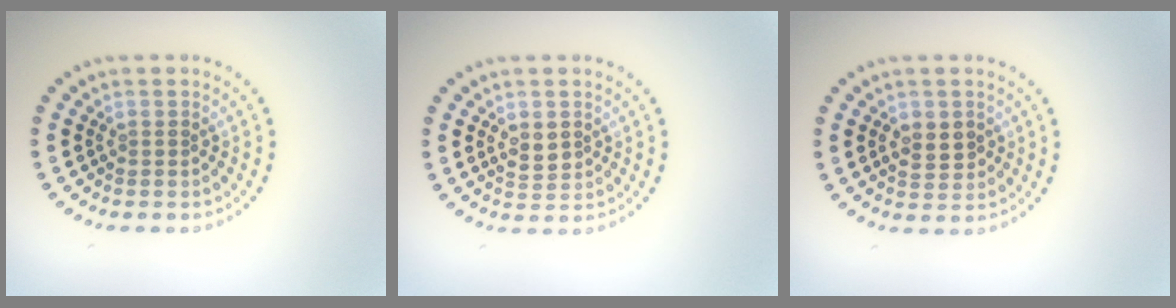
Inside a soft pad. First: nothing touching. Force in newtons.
{"total": 1.9, "press": 1.8, "slide": 0.5}
{"total": 2.3, "press": 2.2, "slide": 0.3}